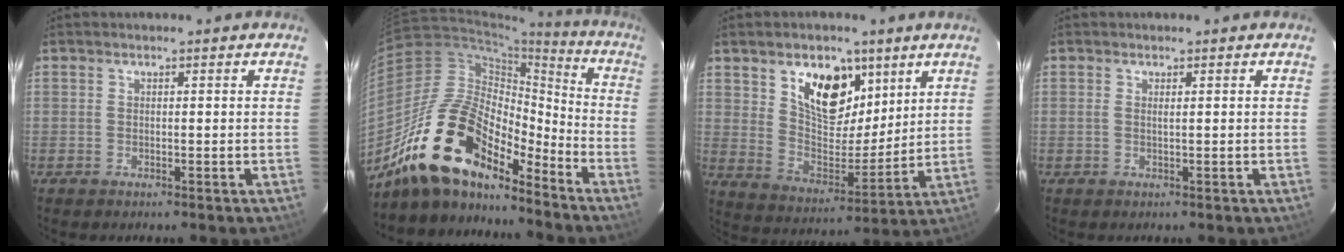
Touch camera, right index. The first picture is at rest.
{"total": 19.7, "force": [-15.3, 7.5, 9.9], "torque": [-0.178, 0.009, -0.284]}
{"total": 14.3, "force": [7.5, 8.1, 9.0], "torque": [-0.147, 0.000, 0.140]}
{"total": 0.6, "force": [0.2, -0.1, 0.5], "torque": [-0.012, 0.001, 0.003]}